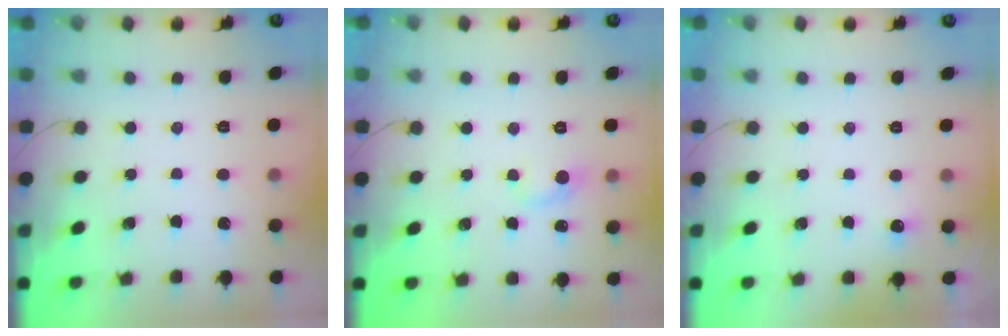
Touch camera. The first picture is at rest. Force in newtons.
{"total": 4.8, "press": 4.5, "slide": 1.5}
{"total": 2.9, "press": 2.7, "slide": 1.0}